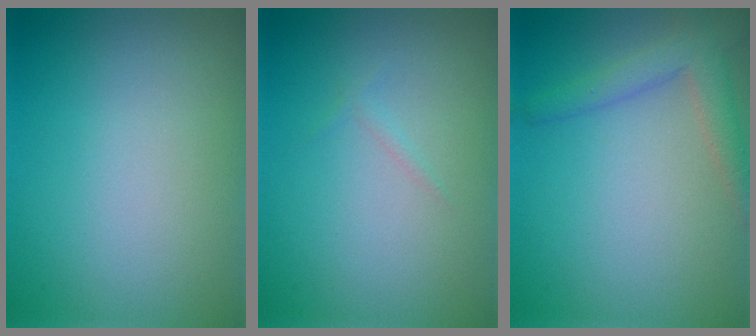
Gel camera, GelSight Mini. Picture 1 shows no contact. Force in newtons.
{"total": 0.5, "press": 0.5, "slide": 0.1}
{"total": 2.9, "press": 2.9, "slide": 0.2}